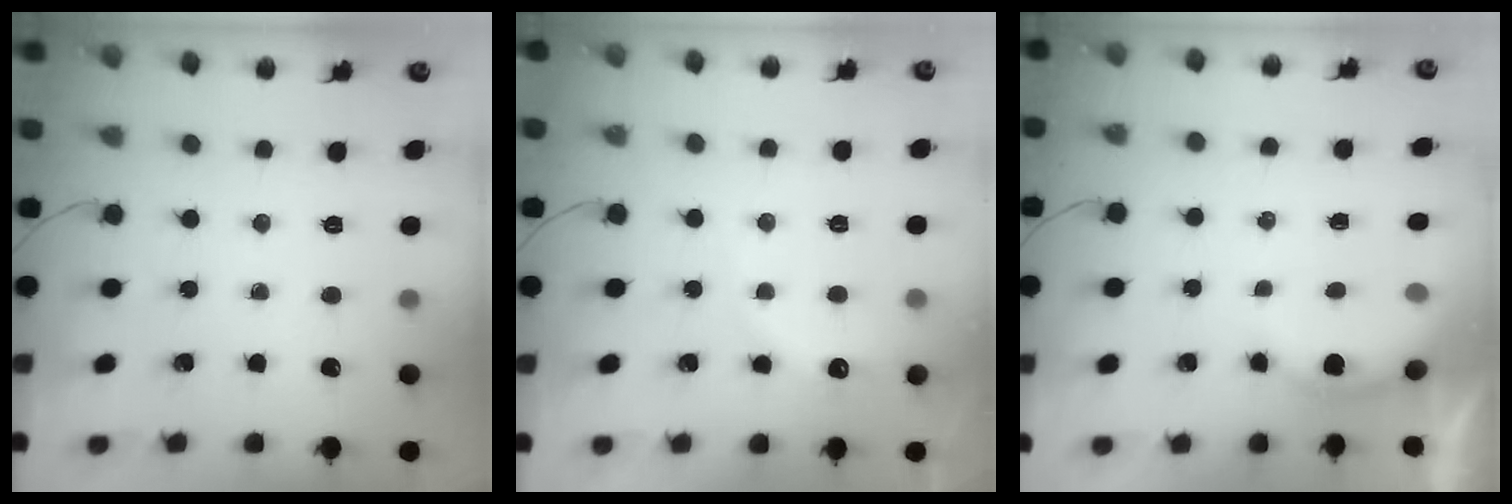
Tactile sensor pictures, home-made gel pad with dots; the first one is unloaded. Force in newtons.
{"total": 7.9, "press": 7.8, "slide": 1.4}
{"total": 5.2, "press": 5.2, "slide": 0.5}